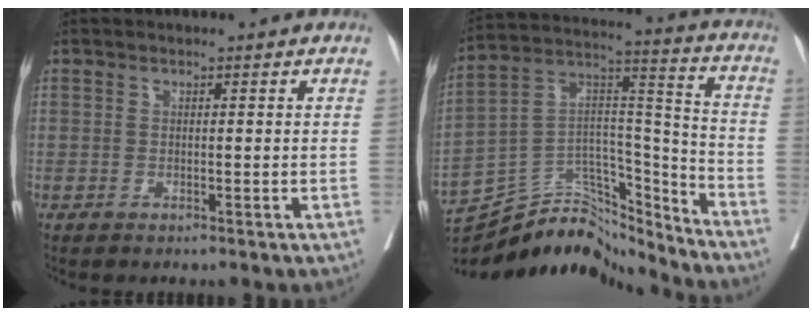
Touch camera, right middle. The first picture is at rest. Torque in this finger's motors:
{"motor_torque": [0.12, -1.10, -0.05, -0.05]}